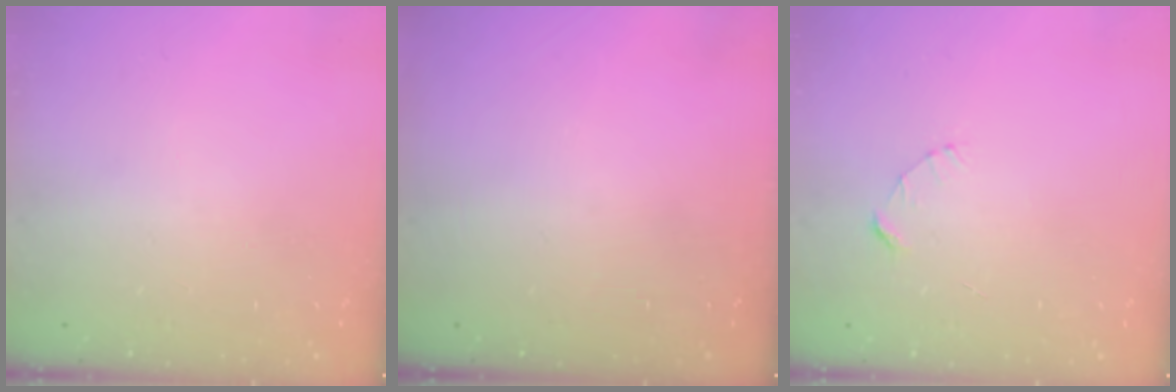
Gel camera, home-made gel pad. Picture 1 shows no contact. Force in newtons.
{"total": 0.0}
{"total": 2.4, "press": 2.4, "slide": 0.2}